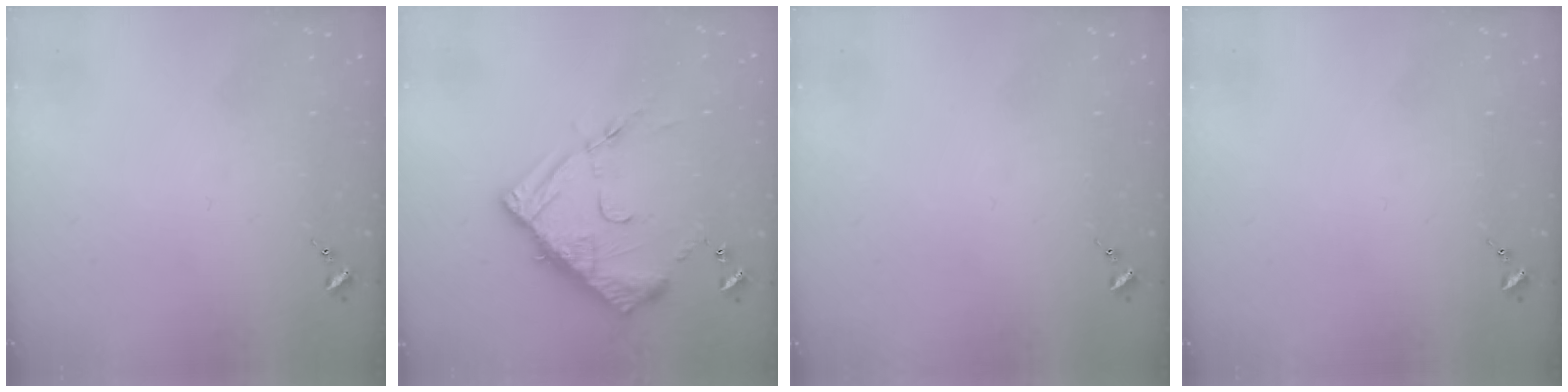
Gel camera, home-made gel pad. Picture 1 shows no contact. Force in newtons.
{"total": 14.5, "press": 14.5, "slide": 1.3}
{"total": 0.0}
{"total": 0.0}